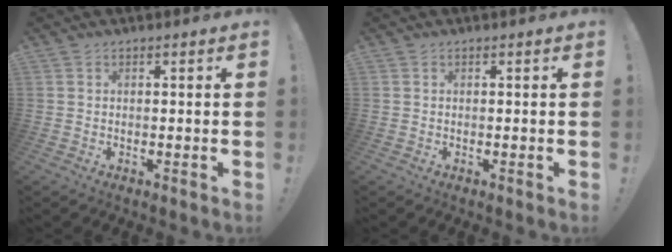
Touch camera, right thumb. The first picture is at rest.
{"total": 0.0}